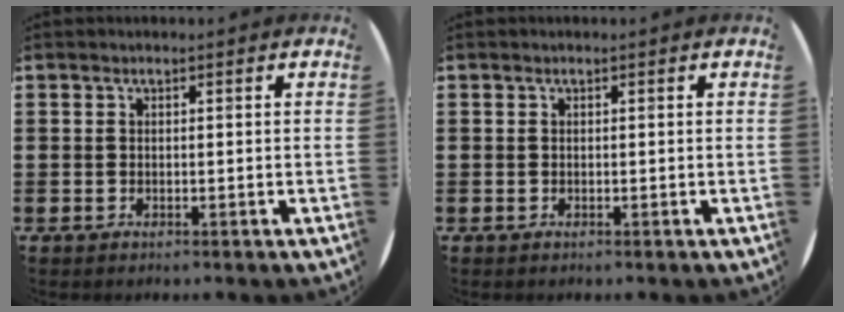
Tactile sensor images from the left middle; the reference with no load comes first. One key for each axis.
{"total": 0.0}